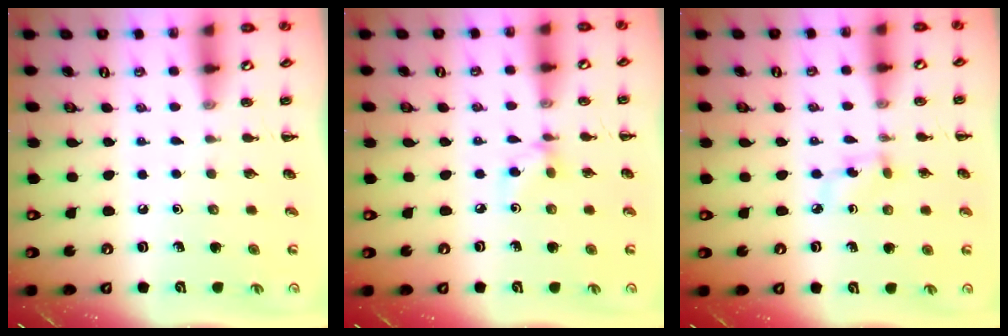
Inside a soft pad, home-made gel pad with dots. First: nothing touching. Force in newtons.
{"total": 3.8, "press": 3.6, "slide": 1.1}
{"total": 4.6, "press": 4.4, "slide": 1.5}